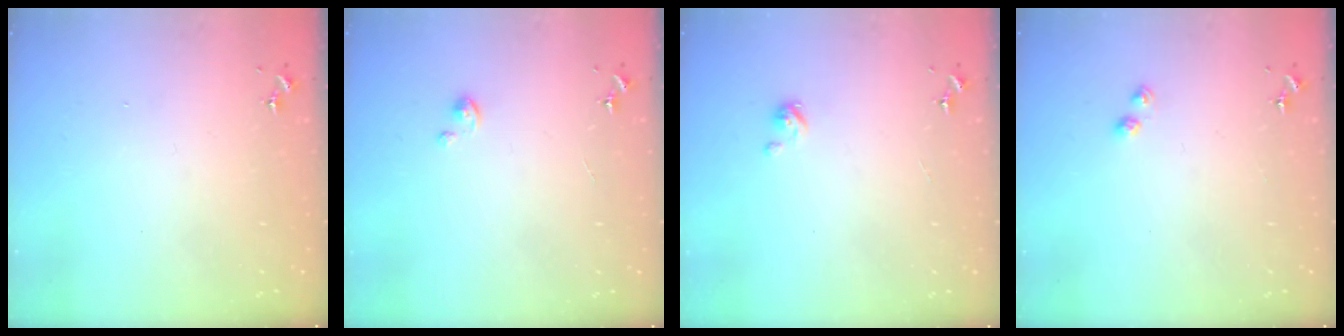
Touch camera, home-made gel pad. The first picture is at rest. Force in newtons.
{"total": 1.1, "press": 1.1, "slide": 0.3}
{"total": 2.9, "press": 2.9, "slide": 0.2}
{"total": 3.1, "press": 3.1, "slide": 0.4}